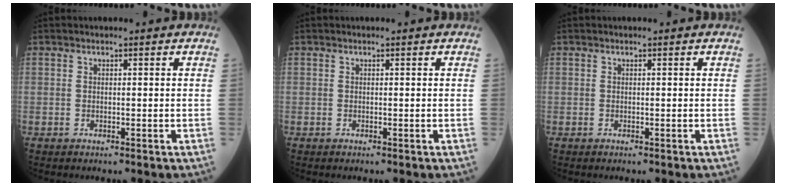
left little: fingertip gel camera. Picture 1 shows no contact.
{"total": 0.0}
{"total": 0.0}